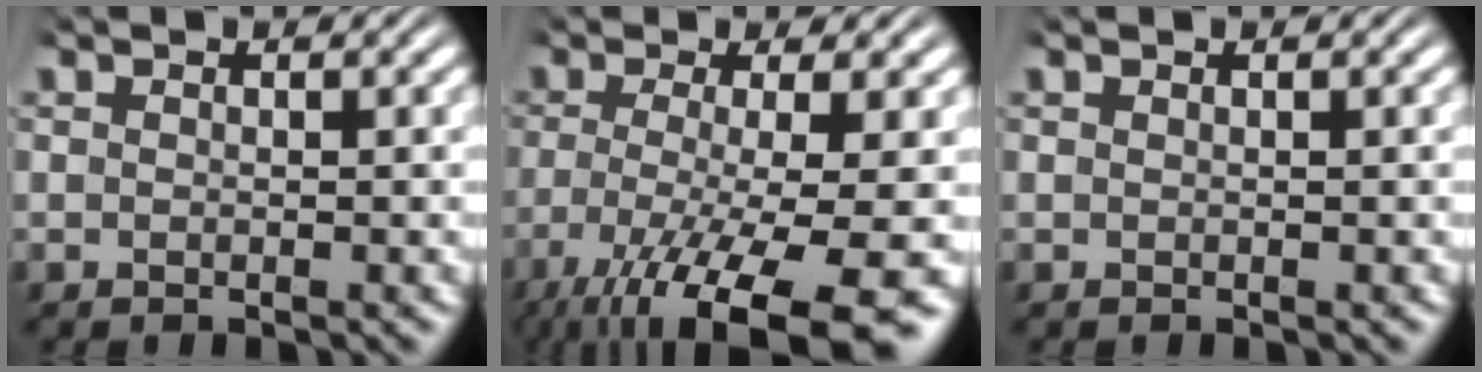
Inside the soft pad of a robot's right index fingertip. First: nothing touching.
{"total": 8.6, "force": [-4.5, 2.4, 6.9], "torque": [-0.116, -0.044, -0.043]}
{"total": 0.6, "force": [0.2, -0.4, -0.4], "torque": [0.009, 0.002, 0.004]}